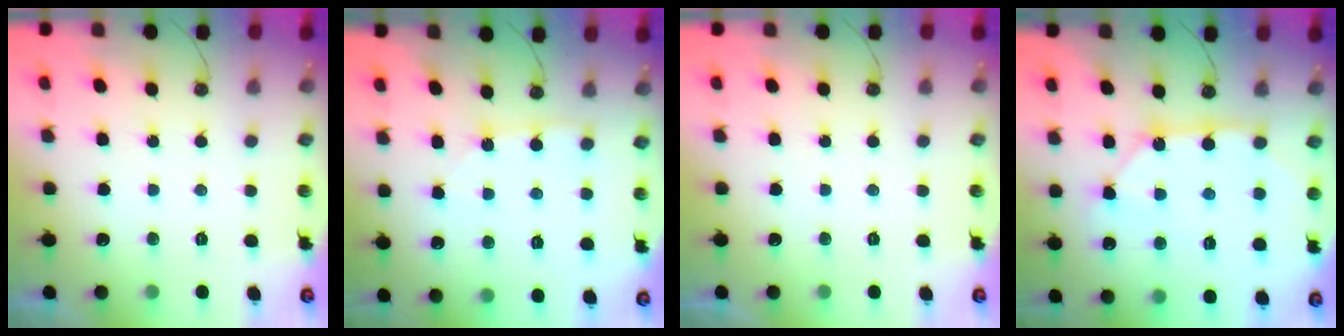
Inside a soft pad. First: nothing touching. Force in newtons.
{"total": 3.2, "press": 3.2, "slide": 0.3}
{"total": 0.0}
{"total": 14.2, "press": 14.1, "slide": 1.5}